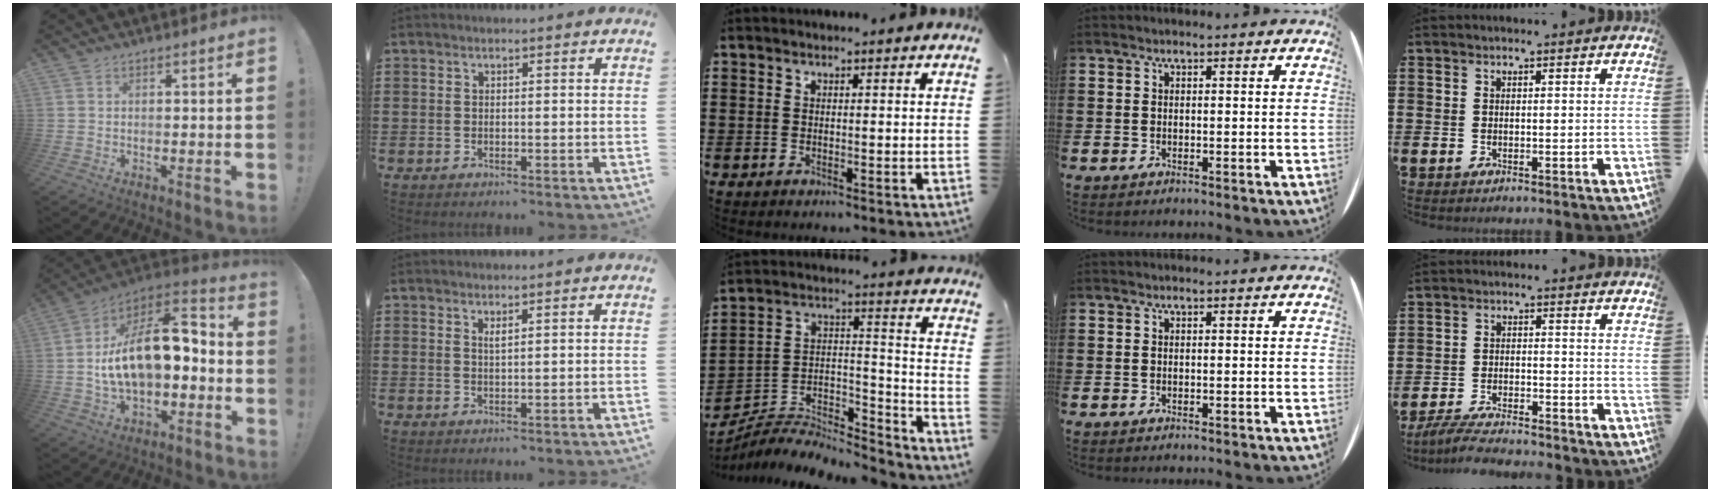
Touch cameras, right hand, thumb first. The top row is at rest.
{"thumb": {"total": 17.8, "force": [1.1, 9.8, 14.9], "torque": [-0.223, -0.001, 0.028]}, "index": {"total": 1.1, "force": [0.8, 0.1, 0.7], "torque": [-0.014, 0.001, 0.014]}, "middle": {"total": 5.9, "force": [-5.6, 1.5, 1.1], "torque": [-0.010, 0.005, -0.110]}, "little": {"total": 3.9, "force": [-3.8, 0.2, 0.8], "torque": [-0.022, 0.000, -0.078]}}